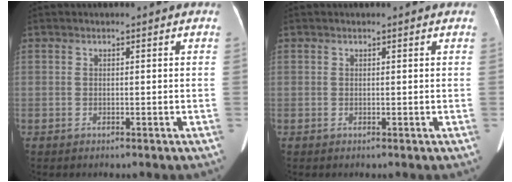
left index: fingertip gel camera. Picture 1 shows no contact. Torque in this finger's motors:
{"motor_torque": [0.08, 0.04, -0.11, 0.00]}